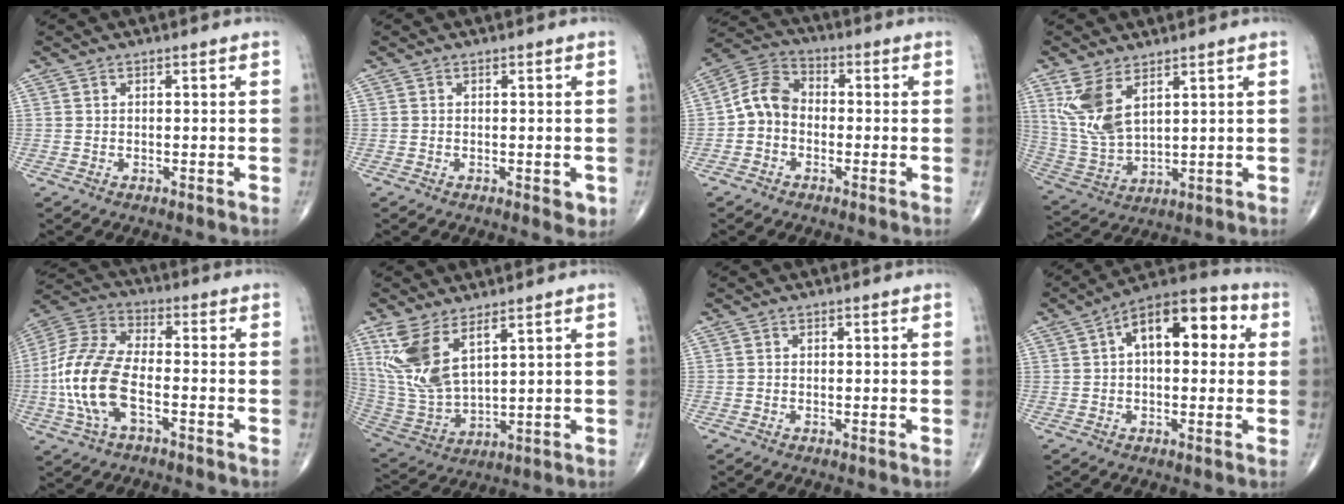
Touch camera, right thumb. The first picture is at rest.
{"total": 2.0, "force": [-0.5, 0.9, 1.7], "torque": [-0.012, -0.001, -0.006]}
{"total": 7.6, "force": [-1.3, 6.0, 4.5], "torque": [-0.072, 0.032, -0.043]}
{"total": 10.2, "force": [4.9, 4.8, 7.6], "torque": [-0.159, -0.020, 0.114]}
{"total": 14.8, "force": [-3.8, 7.0, 12.5], "torque": [-0.276, 0.029, -0.075]}
{"total": 12.5, "force": [6.3, 5.2, 9.4], "torque": [-0.202, -0.028, 0.145]}
{"total": 0.0}
{"total": 14.2, "force": [3.3, 7.4, 11.7], "torque": [-0.148, 0.036, 0.040]}